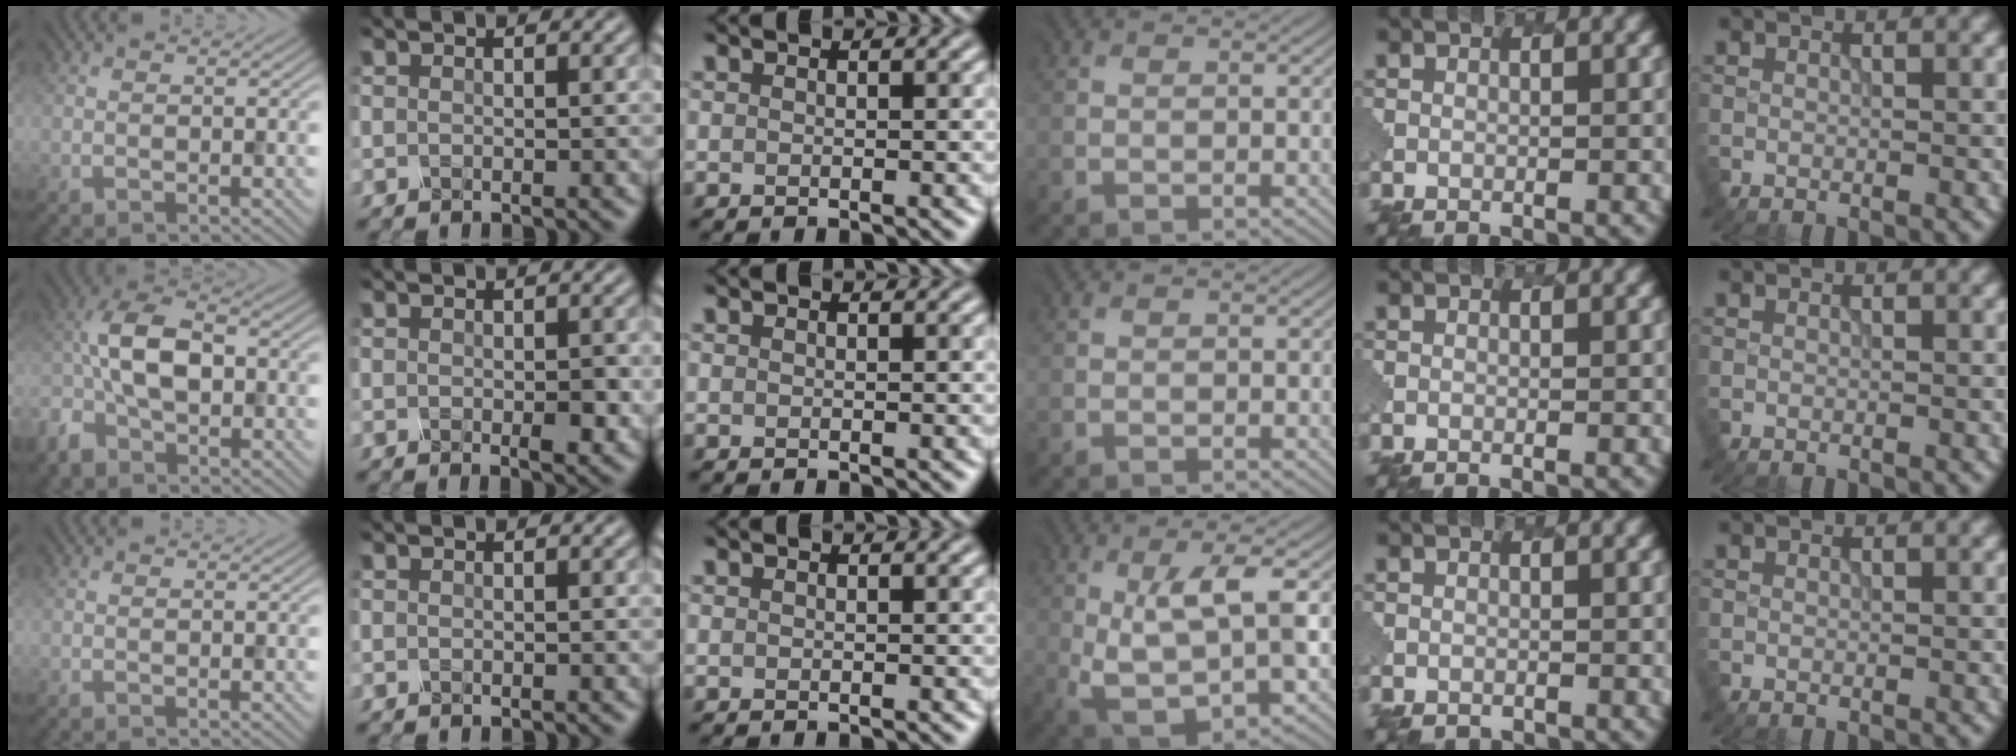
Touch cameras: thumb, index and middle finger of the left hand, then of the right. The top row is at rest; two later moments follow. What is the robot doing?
{"motion": "dispense", "object": "pipette"}